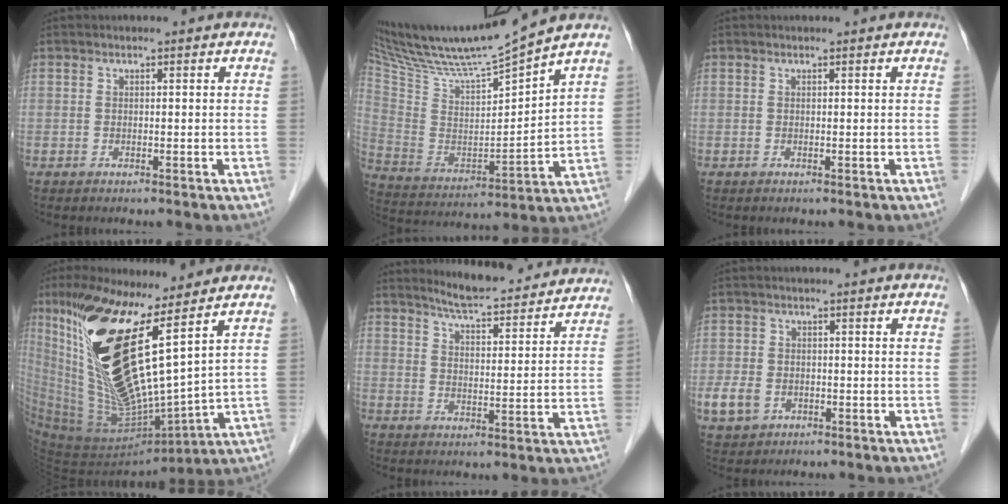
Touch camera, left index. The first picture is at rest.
{"total": 18.8, "force": [16.4, -0.7, 9.2], "torque": [-0.169, -0.016, 0.292]}
{"total": 0.0}
{"total": 19.8, "force": [8.2, 3.3, 17.7], "torque": [-0.351, -0.020, 0.155]}
{"total": 14.3, "force": [13.5, 1.6, 4.5], "torque": [-0.064, -0.004, 0.176]}
{"total": 7.0, "force": [-2.9, 5.7, 2.9], "torque": [-0.087, 0.001, -0.039]}